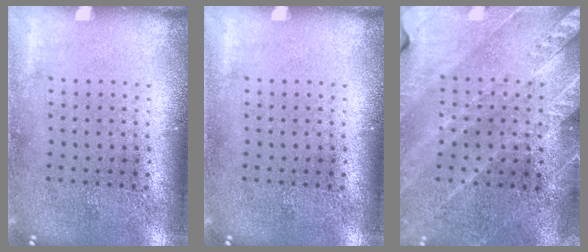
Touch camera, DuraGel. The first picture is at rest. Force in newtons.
{"total": 0.0}
{"total": 2.6, "press": 2.5, "slide": 0.7}